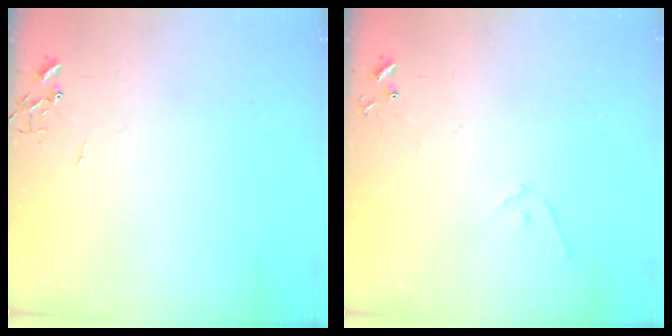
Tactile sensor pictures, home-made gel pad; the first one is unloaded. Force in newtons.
{"total": 5.3, "press": 5.3, "slide": 0.4}